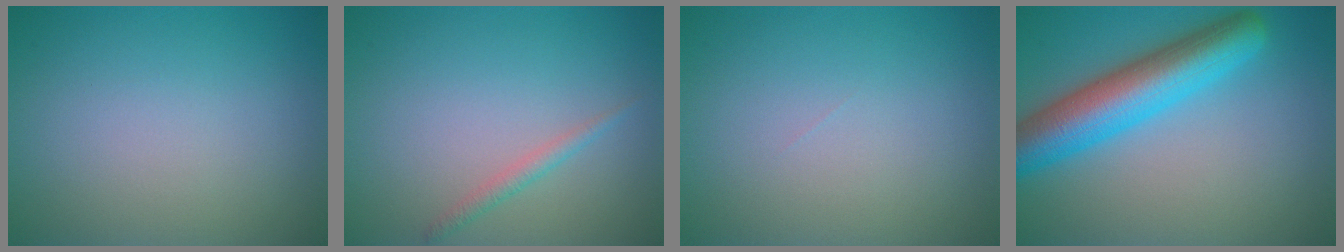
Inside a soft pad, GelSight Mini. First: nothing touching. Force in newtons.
{"total": 1.2, "press": 1.2, "slide": 0.0}
{"total": 0.0}
{"total": 7.7, "press": 7.7, "slide": 0.4}